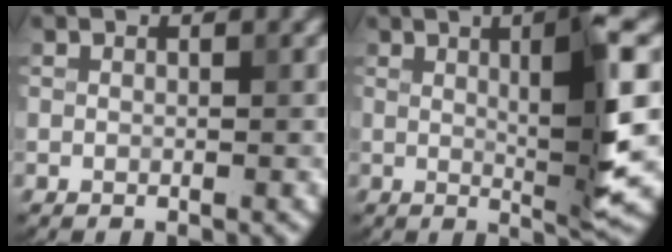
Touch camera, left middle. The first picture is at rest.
{"total": 7.3, "force": [1.5, 0.9, 7.1], "torque": [-0.097, 0.002, 0.026]}